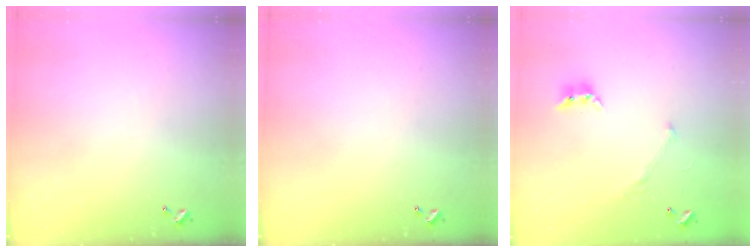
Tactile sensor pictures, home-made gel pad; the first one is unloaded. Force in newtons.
{"total": 0.0}
{"total": 3.6, "press": 3.5, "slide": 0.9}